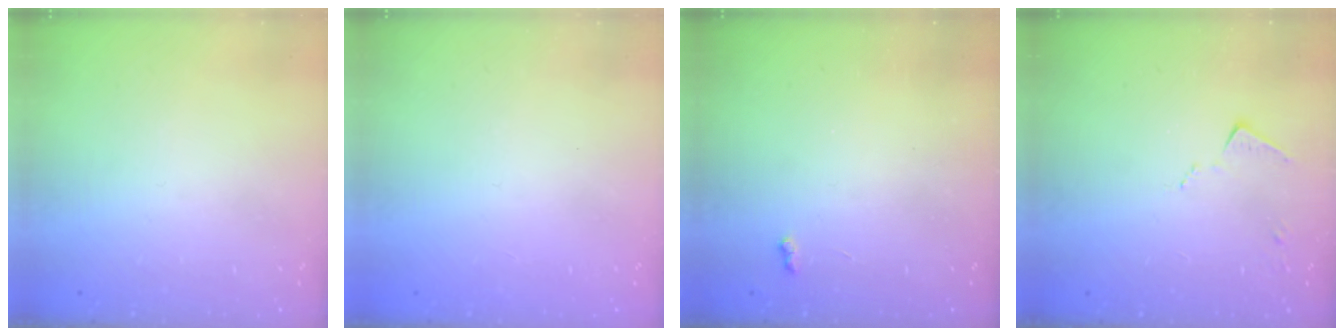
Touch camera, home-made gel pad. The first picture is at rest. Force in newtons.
{"total": 1.5, "press": 1.3, "slide": 0.9}
{"total": 3.4, "press": 3.4, "slide": 0.5}
{"total": 6.8, "press": 6.8, "slide": 0.4}